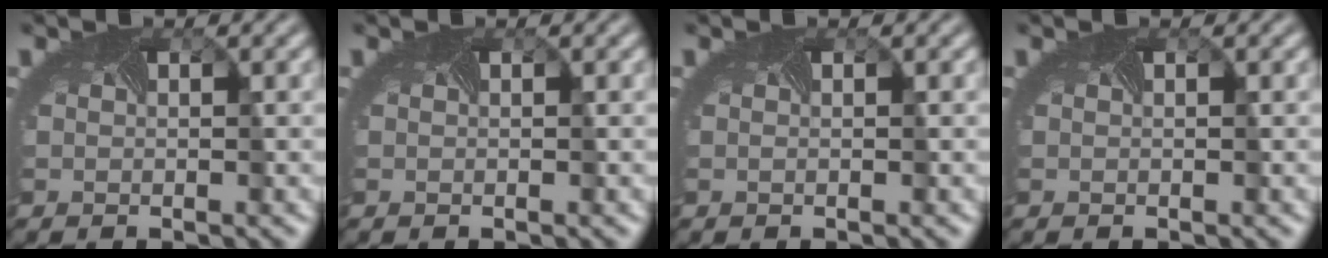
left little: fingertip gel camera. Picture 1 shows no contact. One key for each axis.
{"total": 0.0}
{"total": 0.0}
{"total": 0.0}